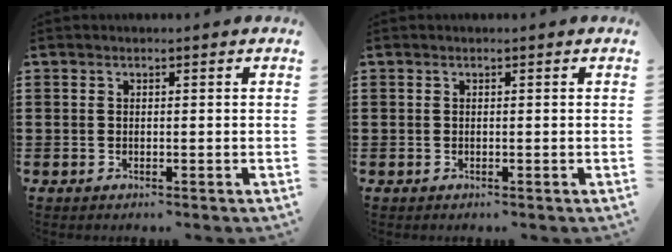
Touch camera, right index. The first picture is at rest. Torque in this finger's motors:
{"motor_torque": [0.00, 0.00, 0.00, 0.00]}